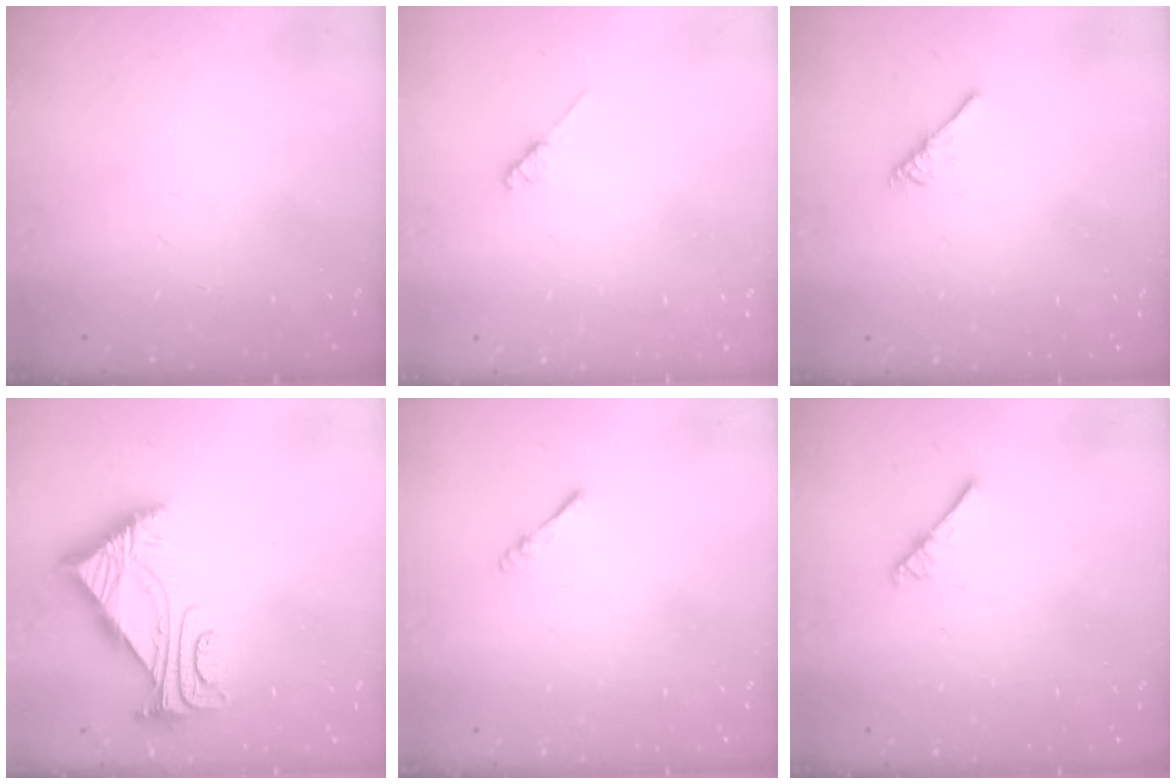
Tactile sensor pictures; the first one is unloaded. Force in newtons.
{"total": 2.0, "press": 1.9, "slide": 0.3}
{"total": 2.7, "press": 2.7, "slide": 0.5}
{"total": 5.3, "press": 5.3, "slide": 0.5}
{"total": 2.4, "press": 2.3, "slide": 0.5}
{"total": 2.6, "press": 2.6, "slide": 0.3}